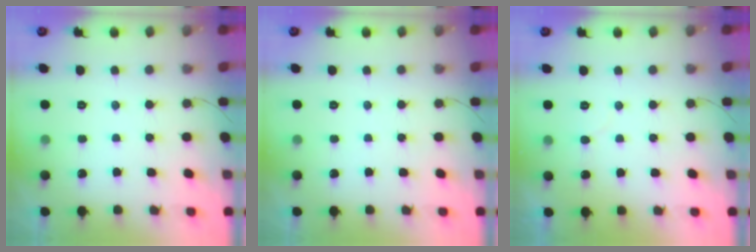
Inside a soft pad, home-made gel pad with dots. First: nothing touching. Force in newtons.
{"total": 0.0}
{"total": 4.6, "press": 4.6, "slide": 0.2}